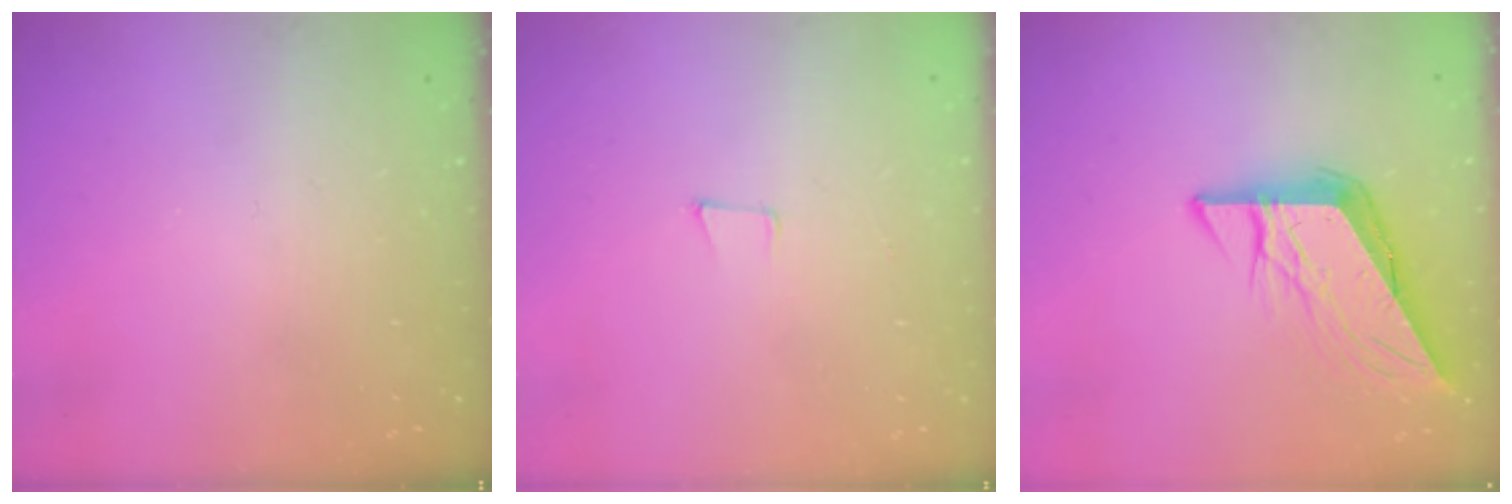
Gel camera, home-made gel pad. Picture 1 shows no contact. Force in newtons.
{"total": 4.6, "press": 3.6, "slide": 2.9}
{"total": 8.9, "press": 8.9, "slide": 0.9}